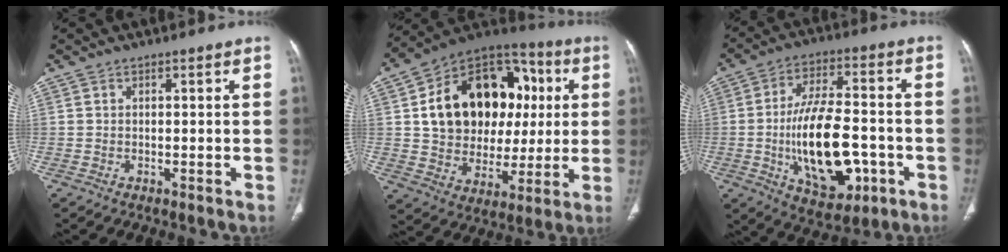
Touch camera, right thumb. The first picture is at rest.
{"total": 25.4, "force": [4.5, 18.3, 16.9], "torque": [-0.227, 0.026, 0.081]}
{"total": 18.7, "force": [-4.3, 9.2, 15.7], "torque": [-0.249, 0.020, -0.057]}